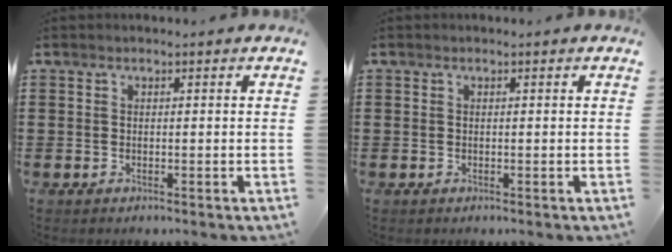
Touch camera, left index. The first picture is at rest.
{"total": 0.0}